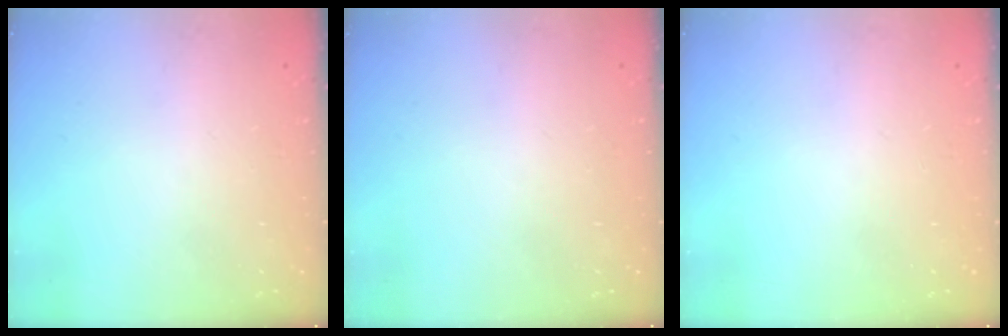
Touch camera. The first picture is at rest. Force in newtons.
{"total": 0.0}
{"total": 0.0}